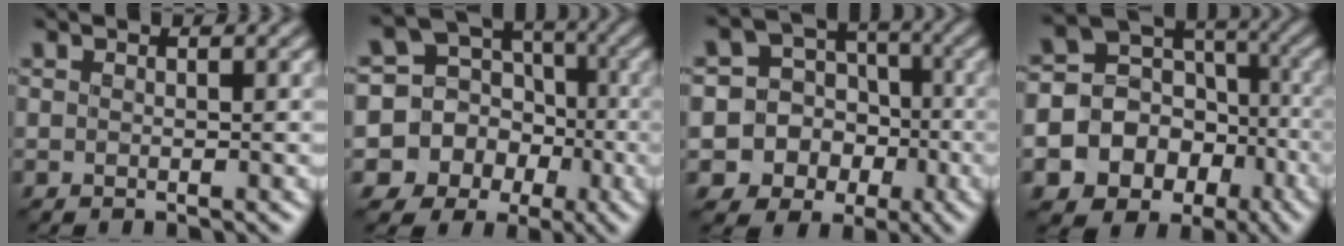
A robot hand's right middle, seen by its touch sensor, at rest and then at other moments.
{"total": 13.0, "force": [-4.5, 11.8, 2.8], "torque": [-0.092, -0.014, -0.080]}
{"total": 11.4, "force": [-4.4, 10.2, 2.2], "torque": [-0.057, -0.012, -0.083]}
{"total": 16.2, "force": [-7.0, 13.9, 4.6], "torque": [-0.102, -0.040, -0.113]}